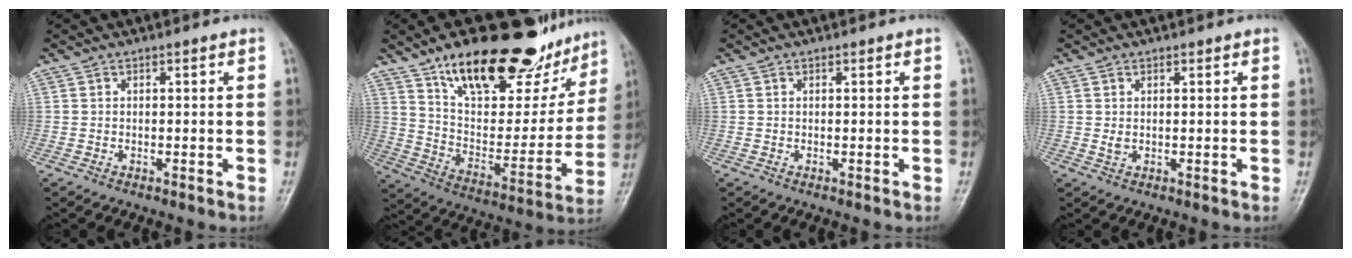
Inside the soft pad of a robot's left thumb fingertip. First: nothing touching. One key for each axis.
{"total": 27.6, "fx": 18.4, "fy": 11.7, "fz": 17.0, "tx": -0.202, "ty": -0.060, "tz": 0.291}
{"total": 0.0}
{"total": 1.1, "fx": 0.4, "fy": 0.8, "fz": 0.7, "tx": -0.009, "ty": -0.005, "tz": 0.011}